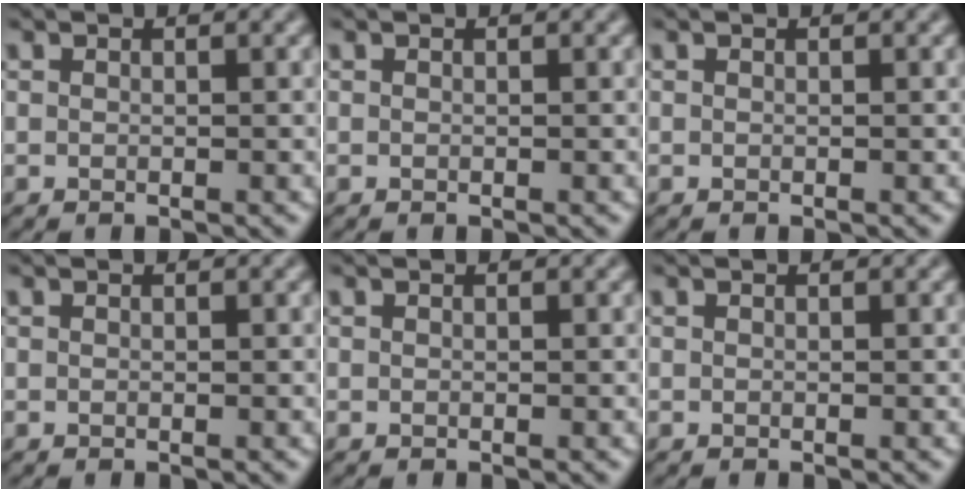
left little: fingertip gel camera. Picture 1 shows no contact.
{"total": 0.0}
{"total": 0.0}
{"total": 0.0}
{"total": 0.0}
{"total": 0.0}